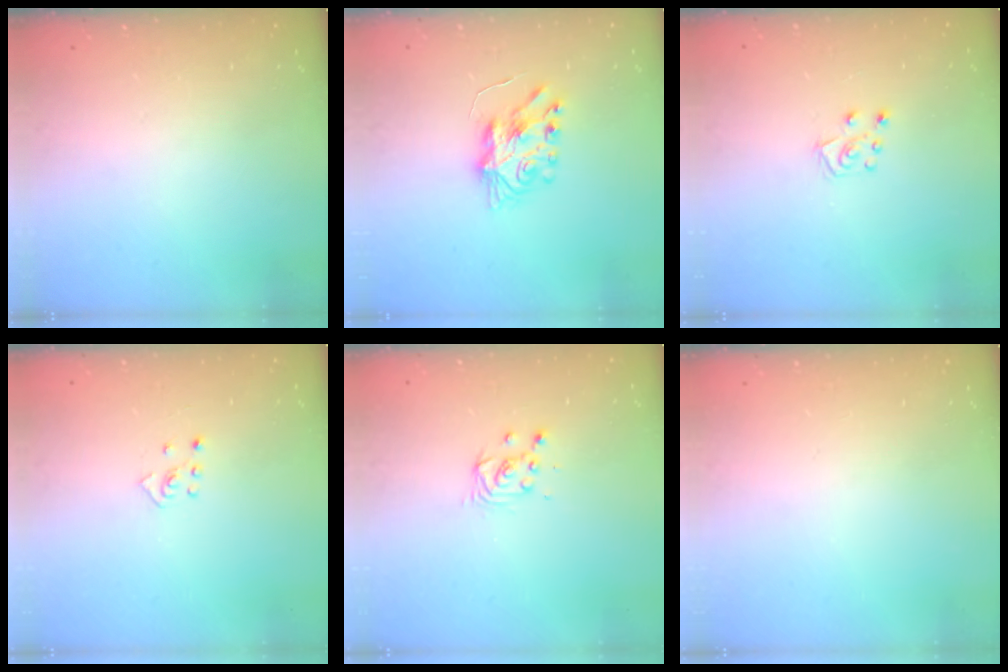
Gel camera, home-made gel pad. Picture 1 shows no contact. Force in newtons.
{"total": 7.4, "press": 7.4, "slide": 0.4}
{"total": 5.0, "press": 4.9, "slide": 0.4}
{"total": 3.6, "press": 3.6, "slide": 0.6}
{"total": 3.4, "press": 3.4, "slide": 0.4}
{"total": 0.0}